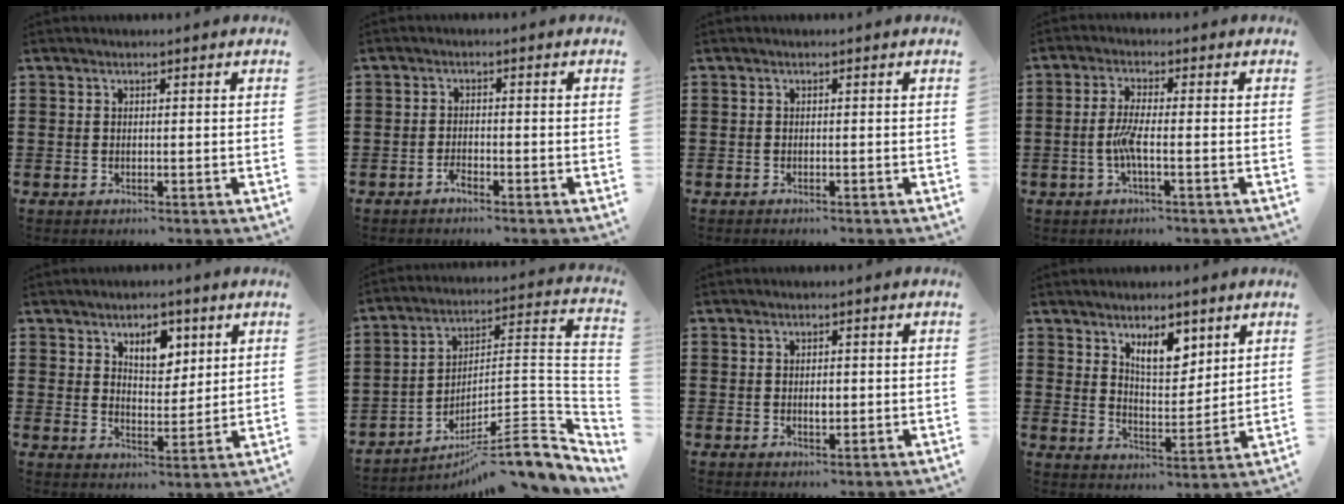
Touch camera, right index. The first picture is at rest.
{"total": 1.5, "force": [-1.3, 0.3, 0.8], "torque": [-0.019, -0.003, -0.024]}
{"total": 0.6, "force": [-0.5, 0.0, 0.1], "torque": [-0.003, -0.002, -0.011]}
{"total": 4.2, "force": [-1.3, 0.5, 3.9], "torque": [-0.099, -0.009, -0.035]}
{"total": 5.5, "force": [3.1, 3.2, 3.2], "torque": [-0.051, 0.003, 0.050]}
{"total": 9.4, "force": [-6.5, 1.9, 6.6], "torque": [-0.089, -0.006, -0.125]}
{"total": 1.7, "force": [-0.1, 0.7, 1.5], "torque": [-0.029, 0.002, -0.002]}
{"total": 6.8, "force": [4.2, 3.1, 4.3], "torque": [-0.071, -0.005, 0.071]}